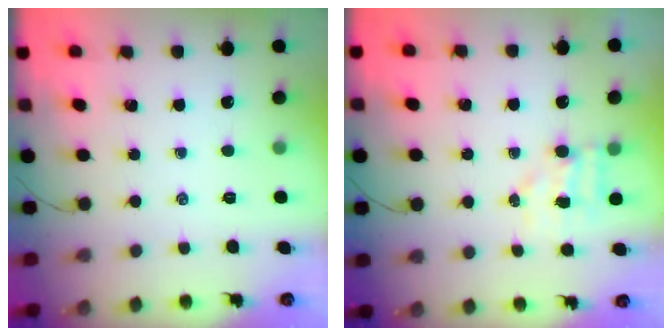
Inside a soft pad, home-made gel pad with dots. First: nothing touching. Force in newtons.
{"total": 4.5, "press": 4.5, "slide": 0.6}